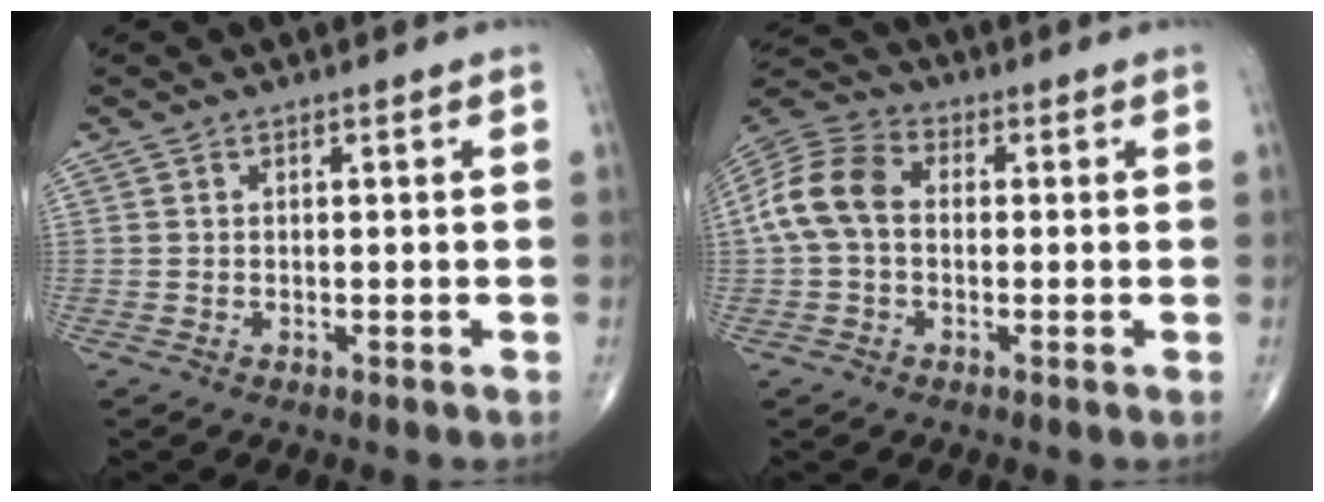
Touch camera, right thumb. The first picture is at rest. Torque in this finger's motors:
{"motor_torque": [-0.07, 0.36, 0.47, -0.45, 0.36]}